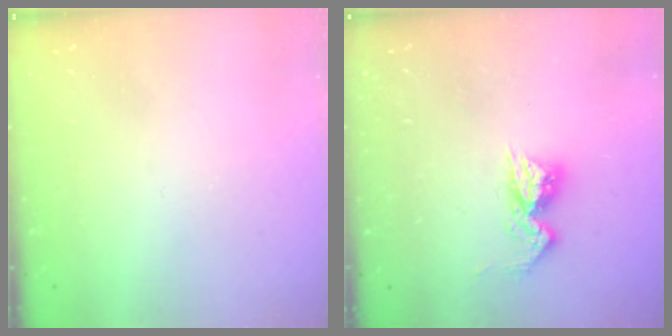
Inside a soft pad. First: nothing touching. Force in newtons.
{"total": 9.6, "press": 9.6, "slide": 0.8}